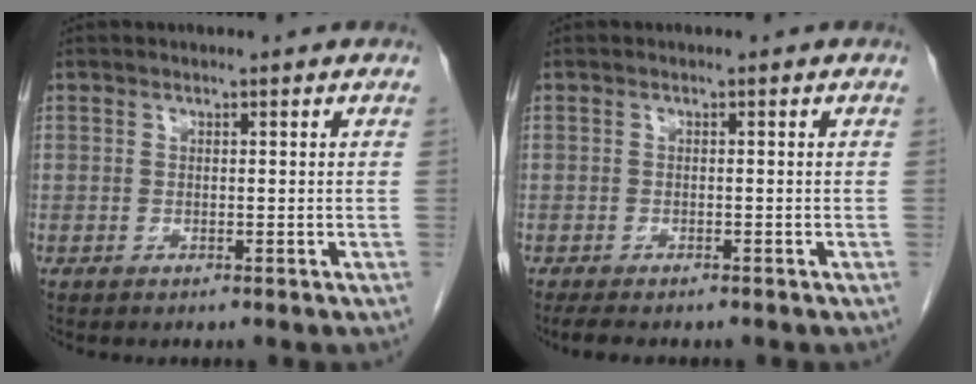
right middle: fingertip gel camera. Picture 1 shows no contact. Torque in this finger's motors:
{"motor_torque": [0.15, -0.02, 0.00, 0.01]}